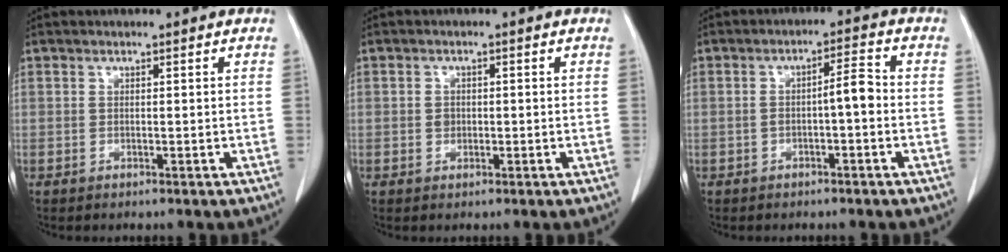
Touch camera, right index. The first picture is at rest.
{"total": 1.5, "force": [-0.1, 1.3, 0.7], "torque": [-0.013, 0.004, 0.002]}
{"total": 3.9, "force": [-0.7, 0.7, 3.8], "torque": [-0.058, 0.017, -0.007]}